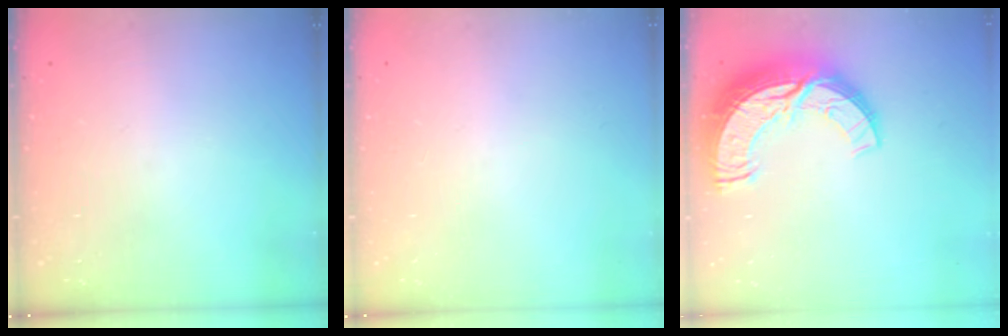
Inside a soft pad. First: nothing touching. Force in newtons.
{"total": 0.0}
{"total": 17.4, "press": 17.3, "slide": 1.4}